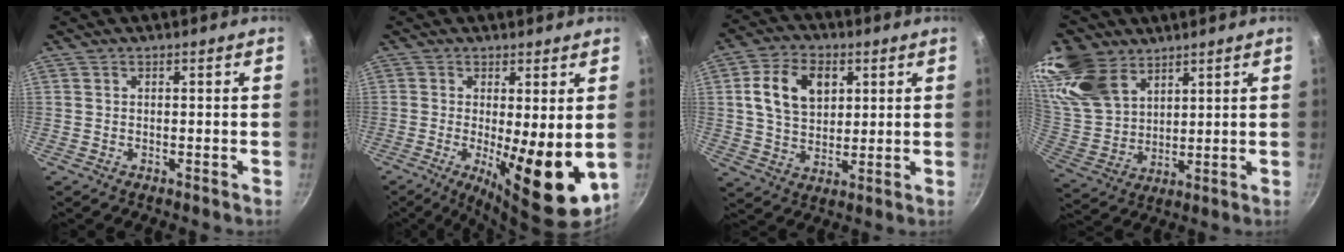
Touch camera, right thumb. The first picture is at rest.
{"total": 13.4, "force": [-1.3, 4.1, 12.7], "torque": [-0.172, -0.020, -0.009]}
{"total": 11.8, "force": [3.2, 8.3, 7.7], "torque": [-0.118, -0.002, 0.053]}
{"total": 18.1, "force": [11.5, 11.5, 7.9], "torque": [-0.165, -0.023, 0.238]}